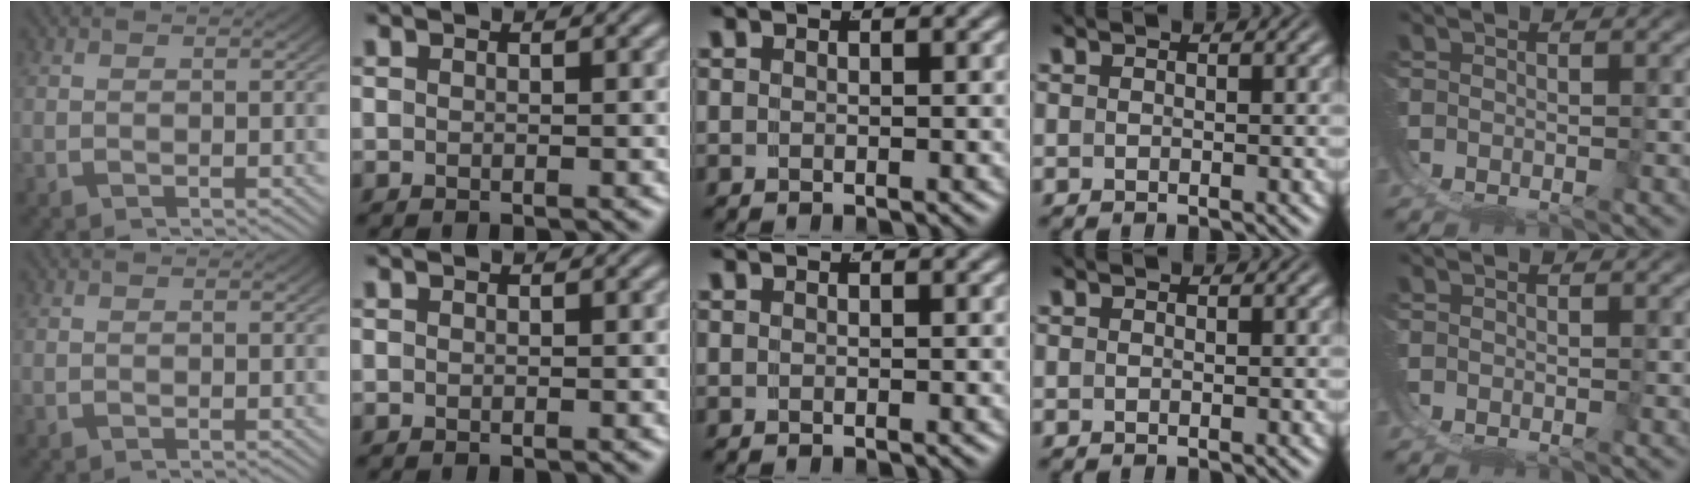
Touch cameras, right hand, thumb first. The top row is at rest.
{}